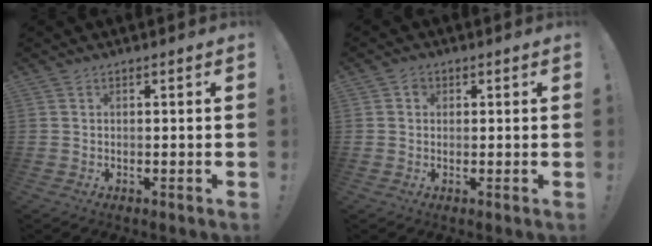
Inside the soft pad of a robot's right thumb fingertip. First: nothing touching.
{"total": 1.6, "force": [0.3, 1.5, 0.7], "torque": [-0.012, 0.004, 0.003]}